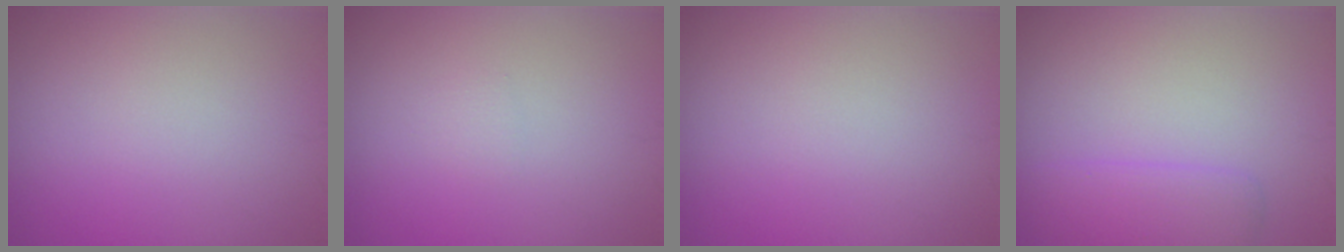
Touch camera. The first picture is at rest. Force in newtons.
{"total": 0.5, "press": 0.5, "slide": 0.1}
{"total": 0.0}
{"total": 2.7, "press": 2.7, "slide": 0.1}